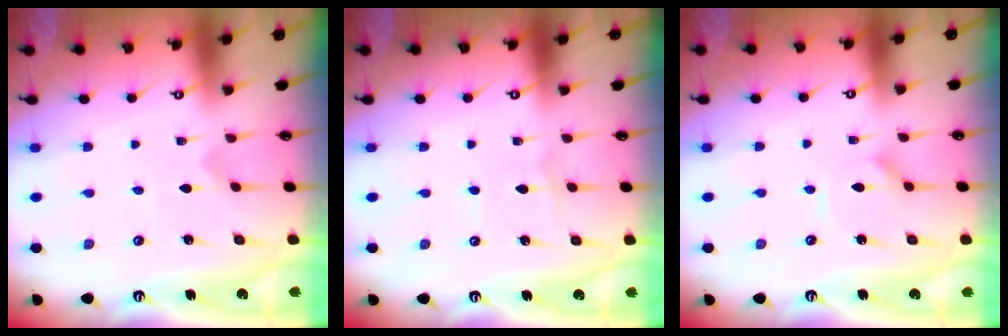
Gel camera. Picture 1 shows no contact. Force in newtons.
{"total": 1.3, "press": 1.3, "slide": 0.1}
{"total": 3.0, "press": 3.0, "slide": 0.2}